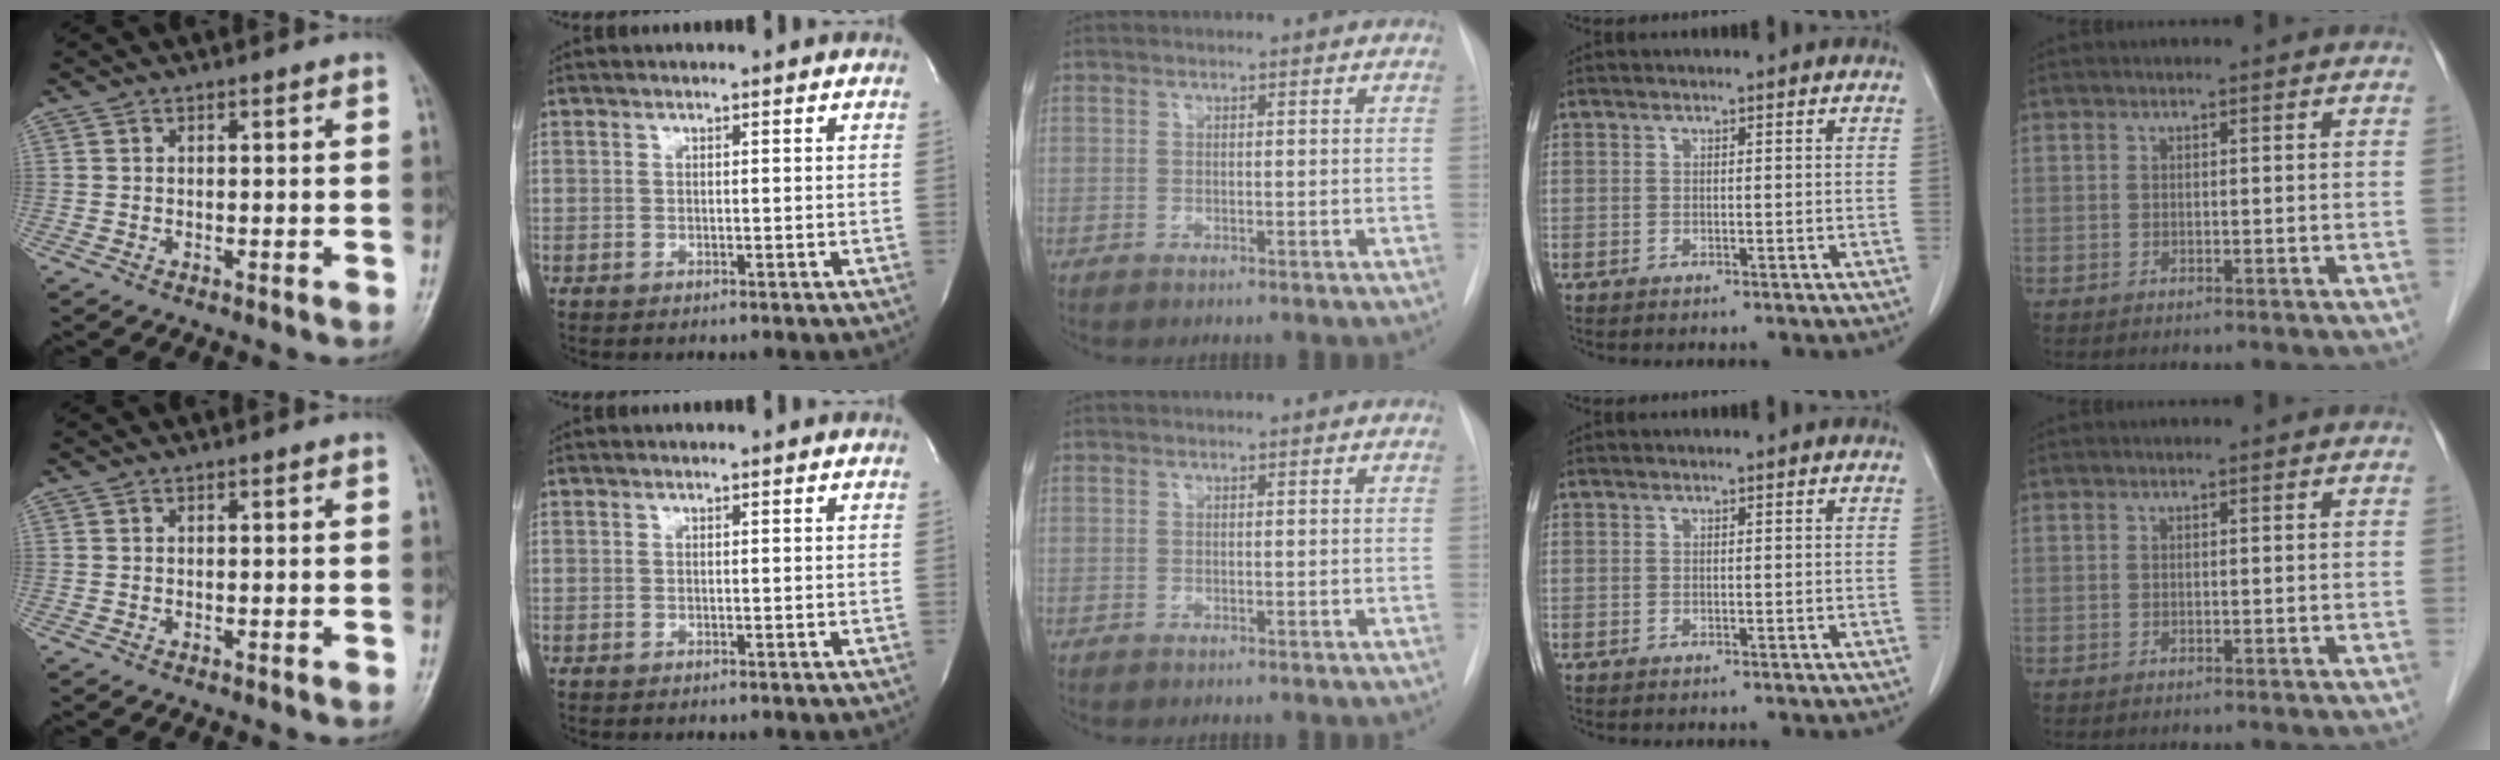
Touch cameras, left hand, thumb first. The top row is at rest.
{}